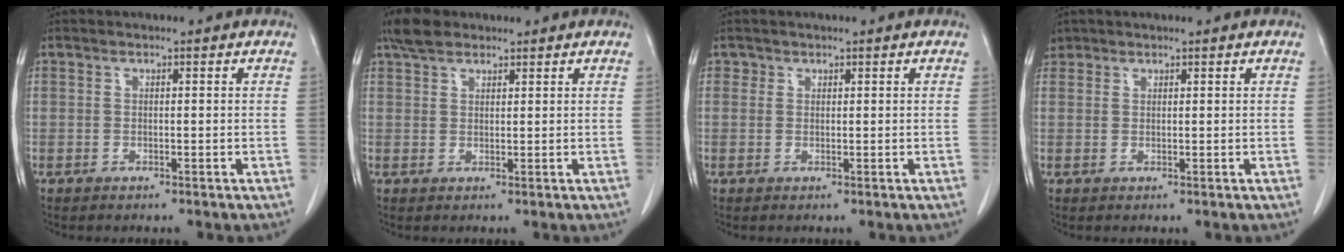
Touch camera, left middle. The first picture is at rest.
{"total": 3.7, "force": [3.0, 1.8, 1.3], "torque": [-0.031, 0.014, 0.056]}
{"total": 0.7, "force": [0.5, 0.5, 0.0], "torque": [0.008, 0.000, 0.008]}
{"total": 1.7, "force": [1.3, 1.1, -0.1], "torque": [0.003, 0.009, 0.022]}